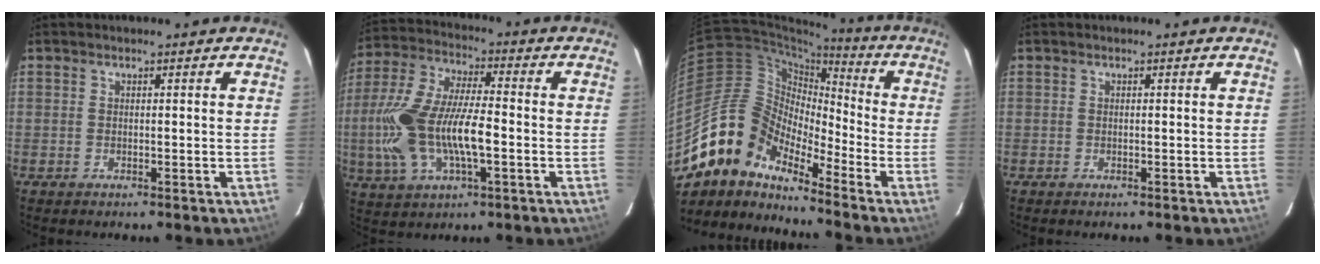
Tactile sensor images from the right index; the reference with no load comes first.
{"total": 17.4, "force": [-3.2, 6.9, 15.7], "torque": [-0.335, 0.000, -0.061]}
{"total": 14.4, "force": [-11.5, 6.4, 5.7], "torque": [-0.096, 0.013, -0.233]}
{"total": 0.0}